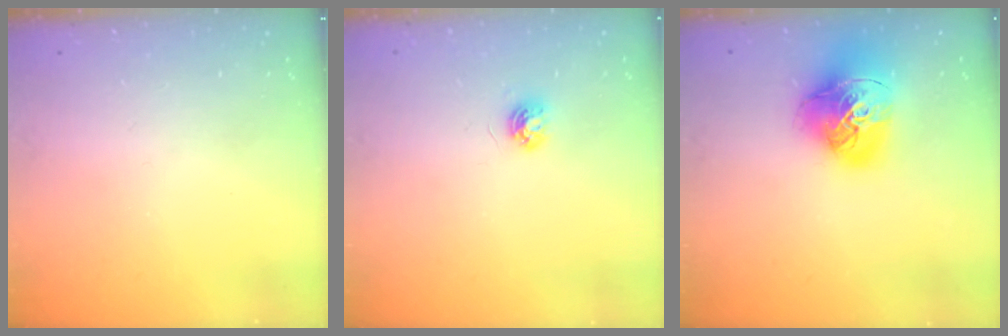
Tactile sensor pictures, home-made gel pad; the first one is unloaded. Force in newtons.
{"total": 5.2, "press": 5.1, "slide": 0.6}
{"total": 17.3, "press": 17.2, "slide": 2.0}